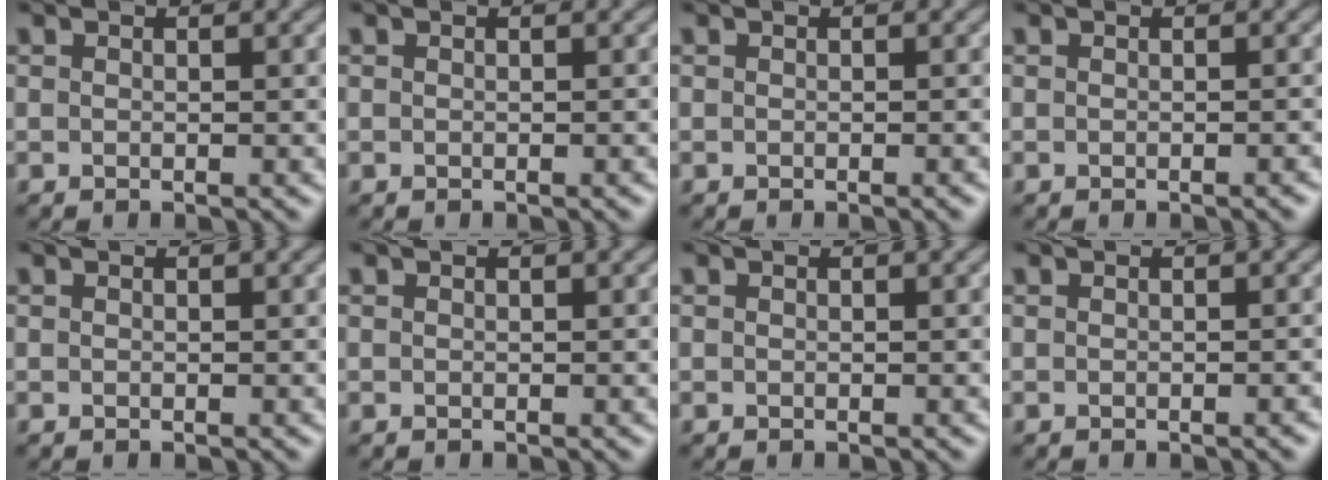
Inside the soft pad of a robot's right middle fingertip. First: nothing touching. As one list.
[{"total": 0.0}, {"total": 0.8, "force": [-0.4, 0.2, 0.7], "torque": [-0.006, 0.000, -0.006]}, {"total": 0.8, "force": [-0.4, 0.2, 0.7], "torque": [-0.005, 0.001, -0.006]}, {"total": 0.0}, {"total": 0.0}, {"total": 0.0}, {"total": 0.8, "force": [-0.4, 0.1, 0.7], "torque": [-0.006, 0.001, -0.005]}]